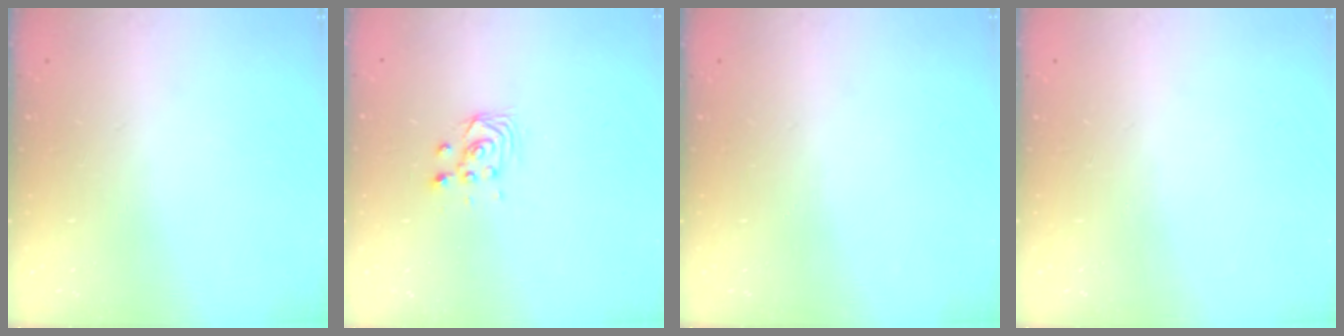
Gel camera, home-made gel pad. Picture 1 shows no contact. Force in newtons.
{"total": 3.0, "press": 3.0, "slide": 0.1}
{"total": 0.0}
{"total": 0.0}